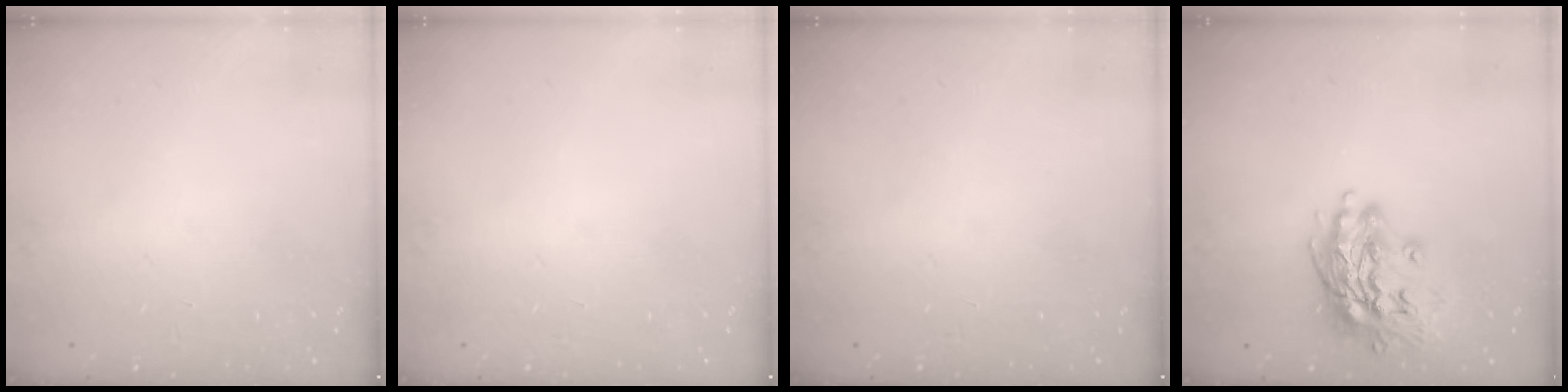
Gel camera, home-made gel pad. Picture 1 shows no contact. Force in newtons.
{"total": 0.0}
{"total": 0.0}
{"total": 15.7, "press": 15.5, "slide": 2.5}